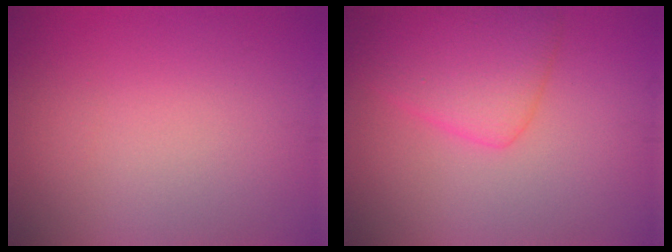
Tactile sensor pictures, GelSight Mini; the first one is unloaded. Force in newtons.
{"total": 4.5, "press": 4.5, "slide": 0.2}